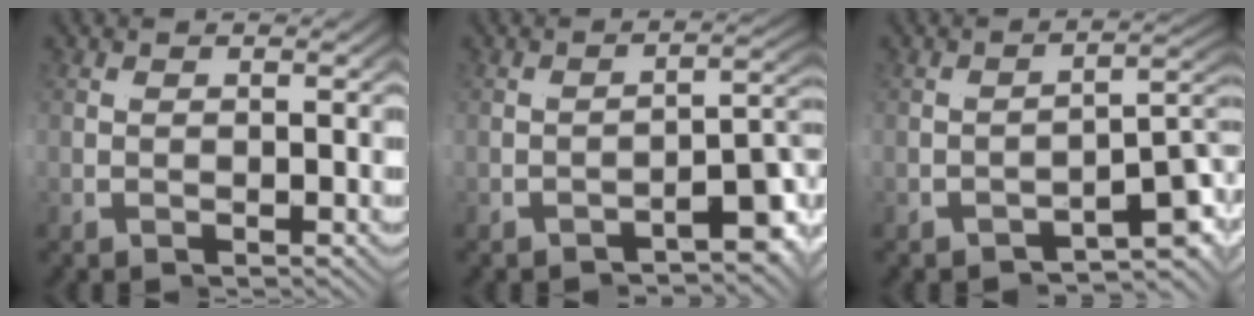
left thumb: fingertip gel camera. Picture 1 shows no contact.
{"total": 3.5, "force": [-2.0, -0.8, 2.7], "torque": [-0.047, 0.007, -0.027]}
{"total": 4.1, "force": [-2.1, -0.1, 3.5], "torque": [-0.060, 0.005, -0.027]}